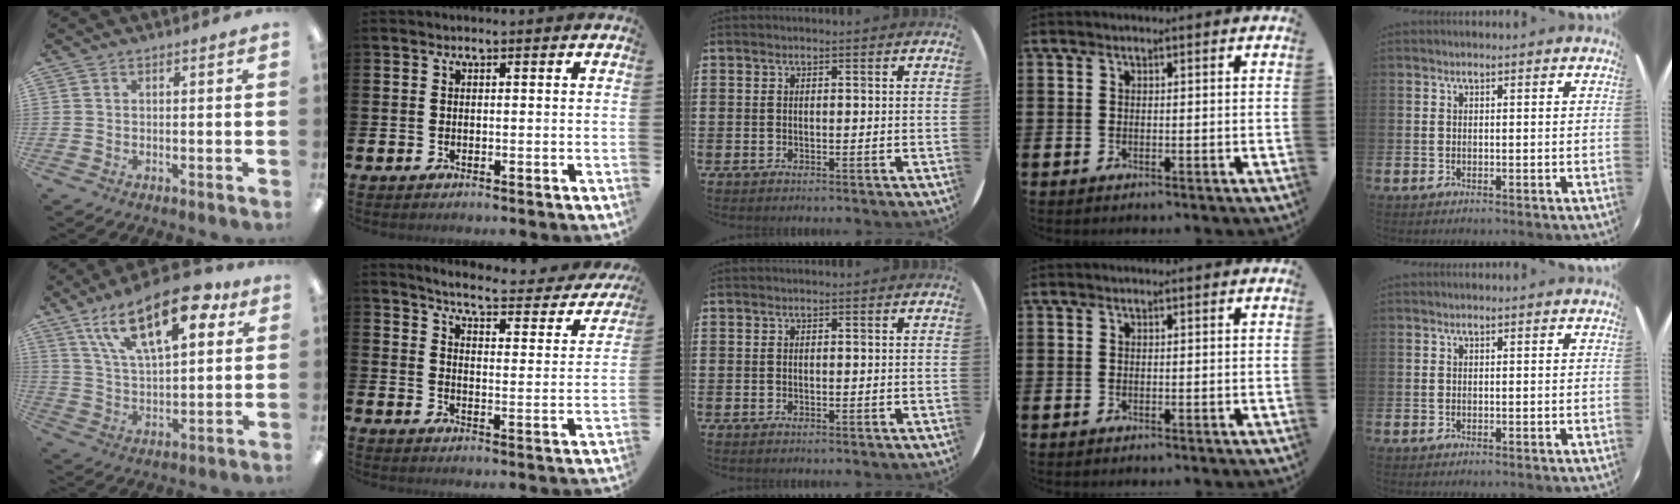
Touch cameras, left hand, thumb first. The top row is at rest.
{"thumb": {"total": 20.6, "force": [11.1, 9.3, 14.7], "torque": [-0.238, -0.030, 0.185]}, "index": {"total": 4.8, "force": [4.5, 0.4, 1.8], "torque": [-0.054, -0.040, 0.068]}}